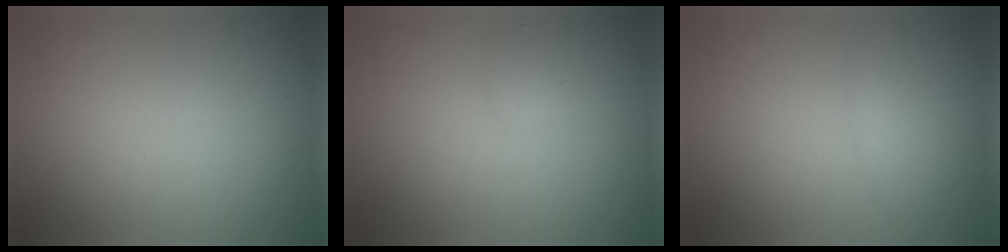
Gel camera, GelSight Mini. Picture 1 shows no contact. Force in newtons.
{"total": 0.8, "press": 0.7, "slide": 0.1}
{"total": 1.1, "press": 1.1, "slide": 0.1}